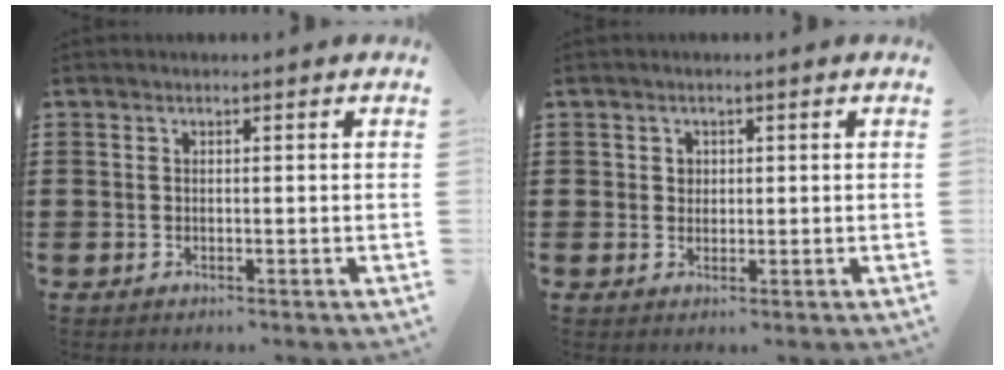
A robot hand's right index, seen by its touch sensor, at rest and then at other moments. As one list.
[{"total": 1.4, "force": [0.4, 1.3, 0.3], "torque": [-0.010, 0.006, 0.007]}]